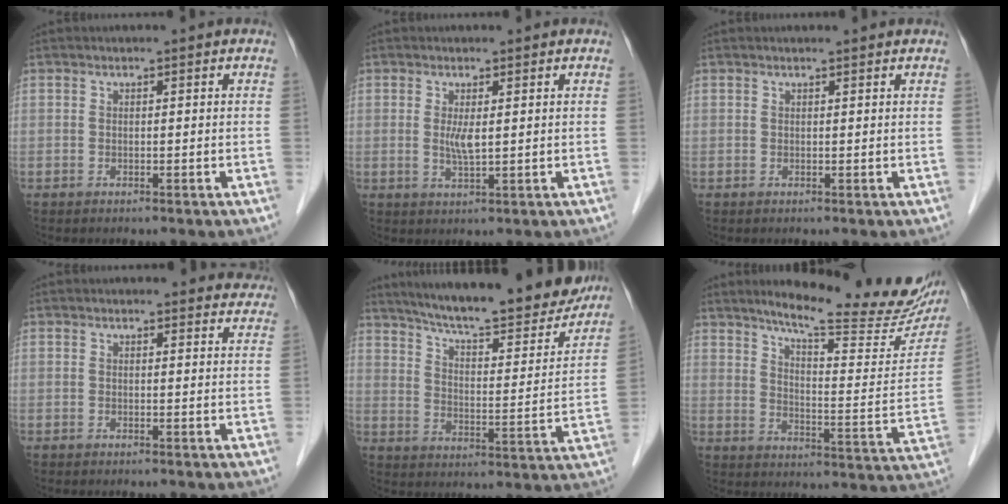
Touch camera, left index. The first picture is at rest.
{"total": 2.6, "force": [0.4, 0.4, 2.5], "torque": [-0.054, -0.006, 0.011]}
{"total": 1.5, "force": [1.5, 0.1, 0.2], "torque": [-0.012, 0.004, 0.016]}
{"total": 4.7, "force": [4.5, 1.5, -0.1], "torque": [0.018, -0.012, 0.024]}
{"total": 23.2, "force": [20.4, 3.4, 10.5], "torque": [-0.162, -0.028, 0.279]}
{"total": 22.3, "force": [18.3, 2.7, 12.5], "torque": [-0.171, -0.043, 0.235]}